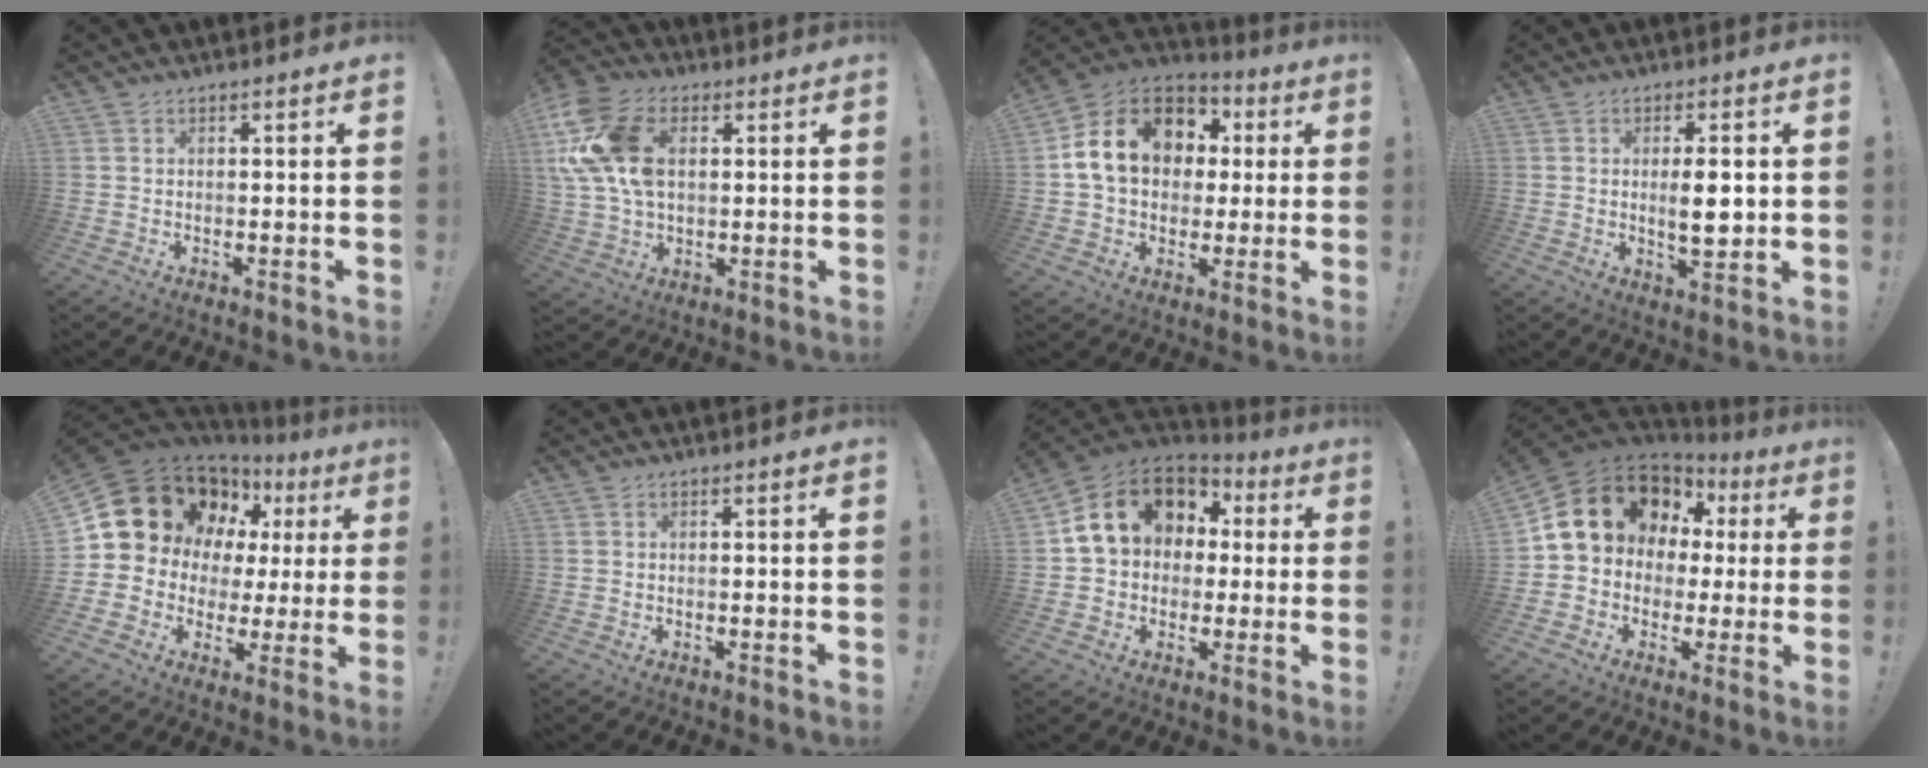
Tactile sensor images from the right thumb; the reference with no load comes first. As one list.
[{"total": 17.6, "force": [3.9, 11.9, 12.4], "torque": [-0.254, 0.000, 0.076]}, {"total": 17.8, "force": [4.7, 13.4, 10.7], "torque": [-0.161, -0.001, 0.096]}, {"total": 6.8, "force": [0.5, 1.8, 6.6], "torque": [-0.108, -0.014, 0.001]}, {"total": 15.5, "force": [8.8, 10.8, 6.9], "torque": [-0.107, -0.065, 0.181]}, {"total": 0.0}, {"total": 15.6, "force": [5.0, 12.1, 8.5], "torque": [-0.130, -0.012, 0.098]}, {"total": 15.9, "force": [5.6, 12.7, 7.7], "torque": [-0.118, -0.023, 0.128]}]